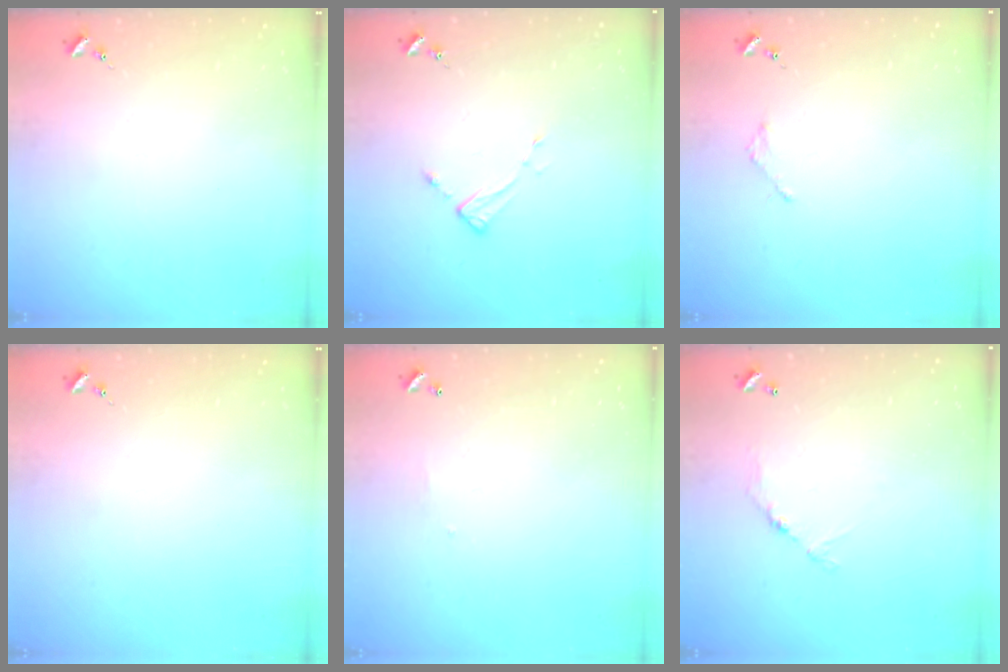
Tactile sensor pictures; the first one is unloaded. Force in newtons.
{"total": 3.9, "press": 3.9, "slide": 0.2}
{"total": 2.0, "press": 2.0, "slide": 0.3}
{"total": 0.0}
{"total": 3.7, "press": 3.7, "slide": 0.2}
{"total": 6.7, "press": 6.7, "slide": 0.5}